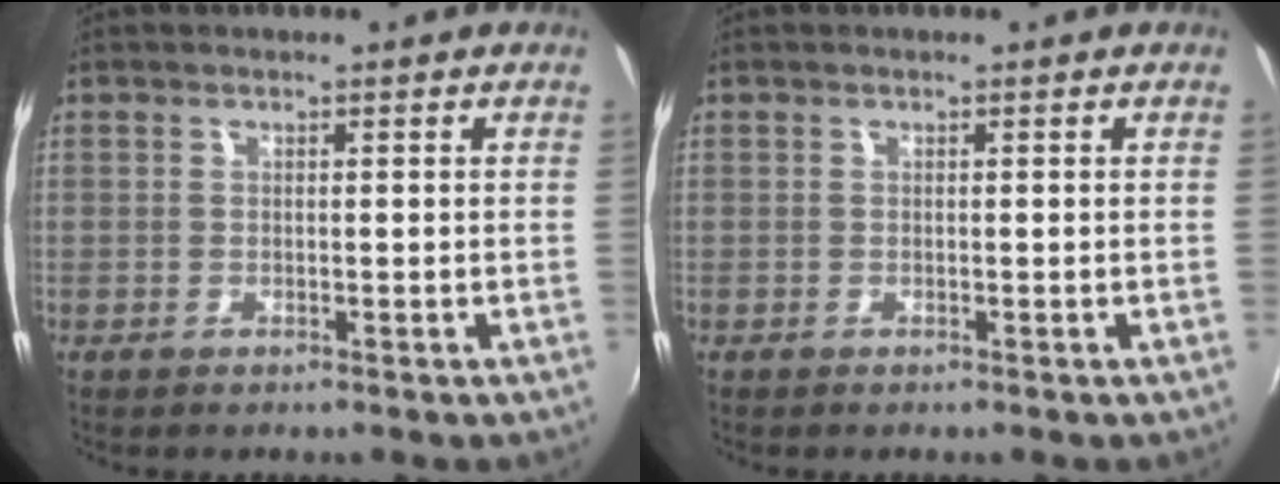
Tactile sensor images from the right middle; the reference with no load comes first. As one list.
[{"total": 0.0}]